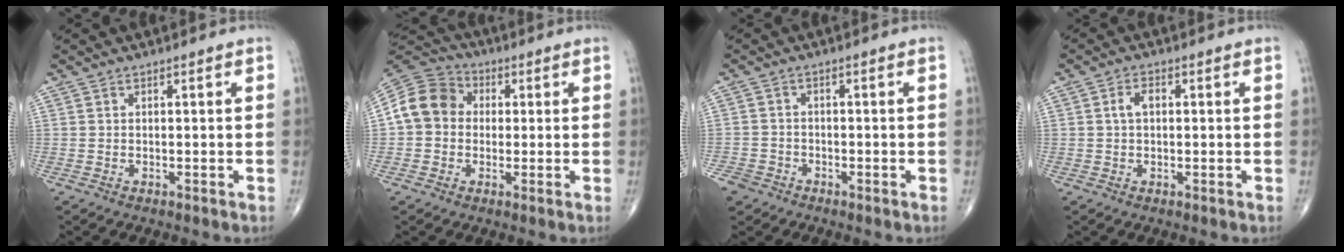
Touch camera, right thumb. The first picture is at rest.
{"total": 10.7, "force": [0.8, 8.7, 6.2], "torque": [-0.107, 0.030, 0.001]}
{"total": 3.7, "force": [-2.5, 2.6, 0.6], "torque": [-0.005, 0.011, -0.049]}
{"total": 2.8, "force": [0.3, 1.7, 2.2], "torque": [-0.043, 0.009, 0.004]}